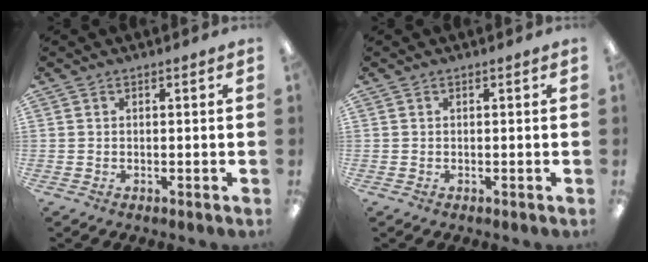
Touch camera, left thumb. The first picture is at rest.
{"total": 0.0}